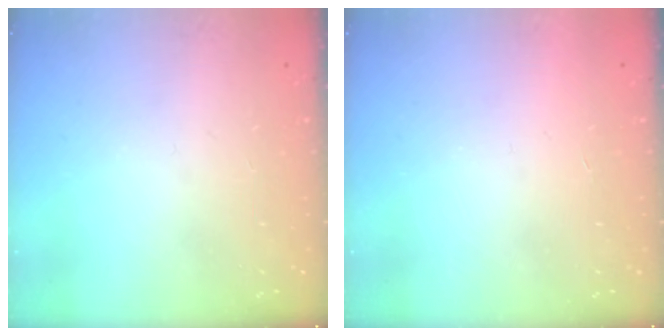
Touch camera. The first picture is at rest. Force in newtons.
{"total": 1.5, "press": 1.5, "slide": 0.1}